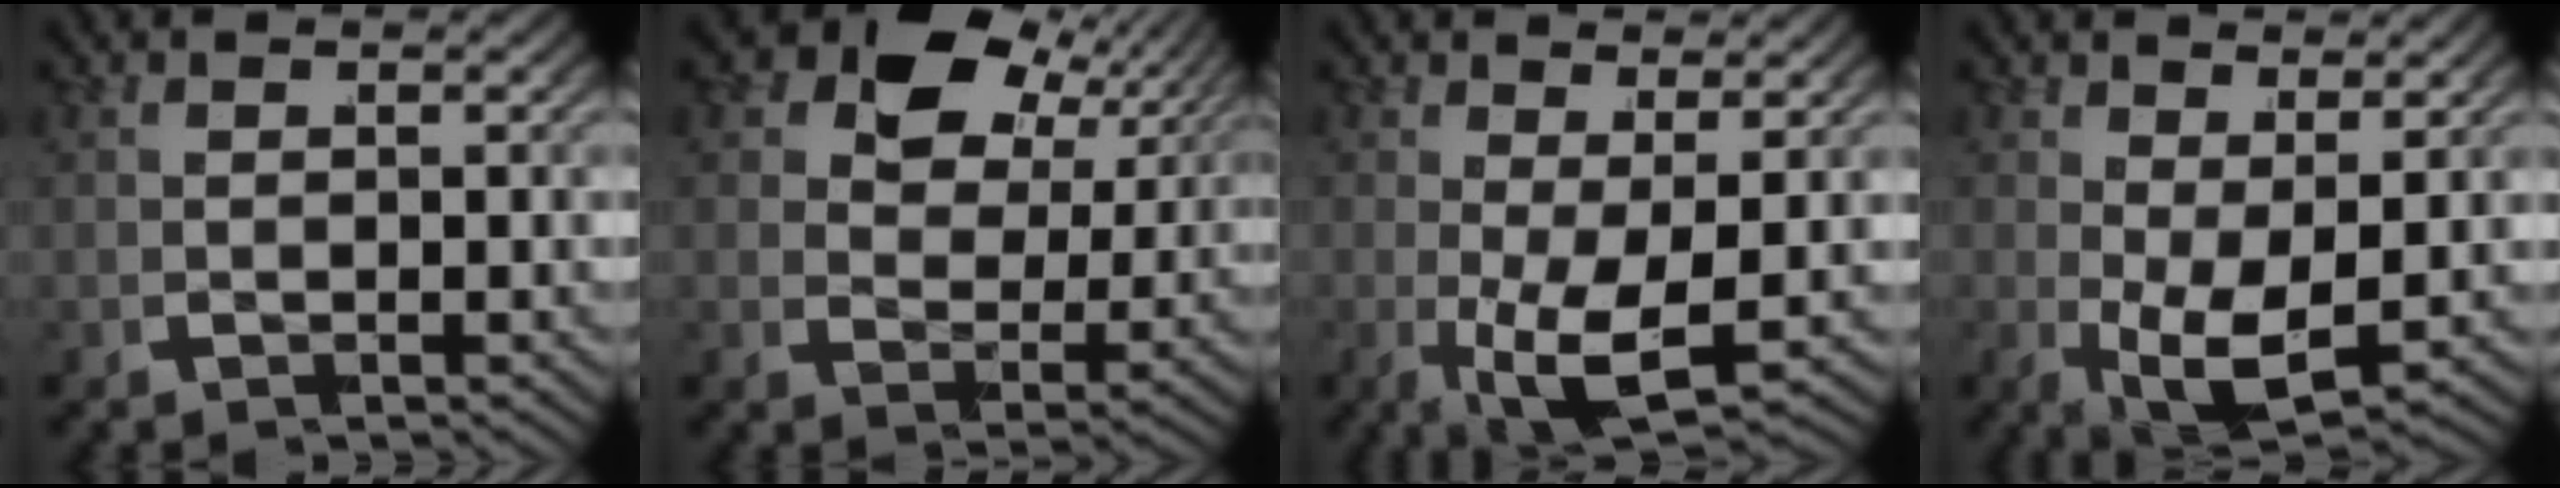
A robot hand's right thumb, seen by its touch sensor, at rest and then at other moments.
{"total": 8.1, "force": [3.4, 5.2, 5.2], "torque": [-0.095, 0.002, 0.047]}
{"total": 5.0, "force": [-0.4, 2.4, 4.4], "torque": [-0.084, -0.025, -0.005]}
{"total": 4.7, "force": [0.0, 2.8, 3.8], "torque": [-0.074, -0.030, 0.006]}